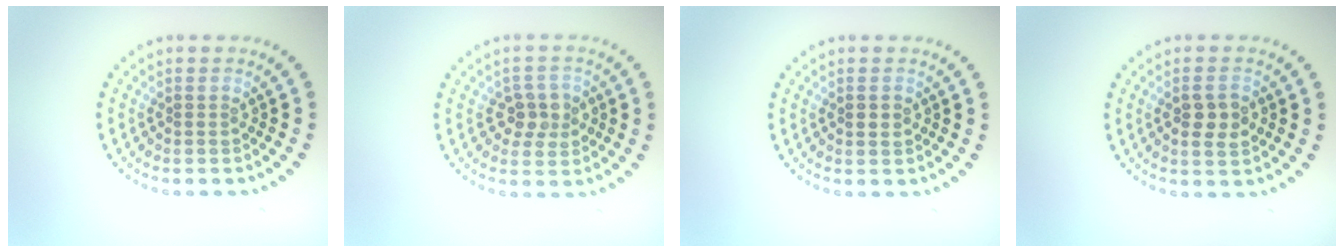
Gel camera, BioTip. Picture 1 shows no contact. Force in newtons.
{"total": 2.7, "press": 2.6, "slide": 0.8}
{"total": 1.4, "press": 1.4, "slide": 0.1}
{"total": 2.6, "press": 2.6, "slide": 0.2}